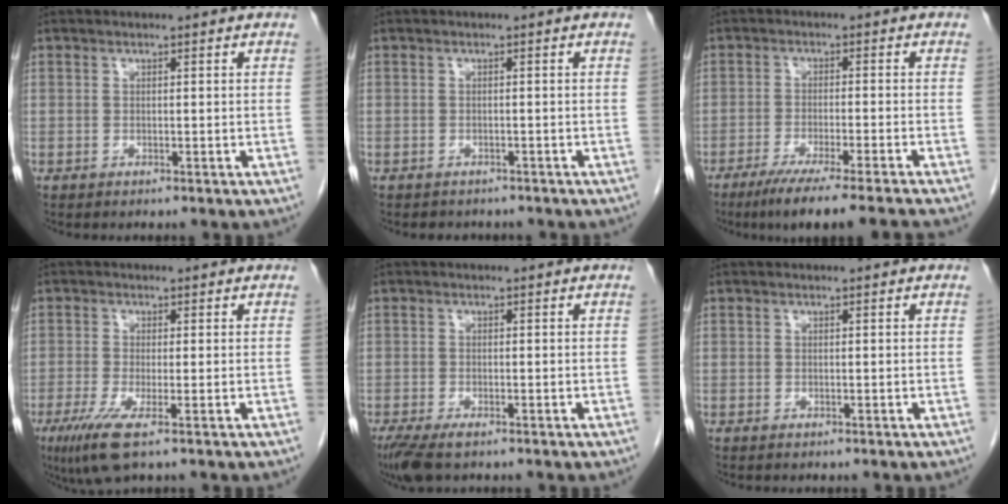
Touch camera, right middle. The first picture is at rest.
{"total": 3.6, "force": [-3.1, 1.6, 0.7], "torque": [-0.015, 0.001, -0.037]}
{"total": 10.8, "force": [-8.9, -1.4, 6.0], "torque": [-0.073, -0.035, -0.138]}
{"total": 5.2, "force": [-2.6, 0.4, 4.5], "torque": [-0.093, -0.019, -0.048]}
{"total": 4.7, "force": [-3.2, 1.3, 3.1], "torque": [-0.061, -0.014, -0.056]}
{"total": 0.0}